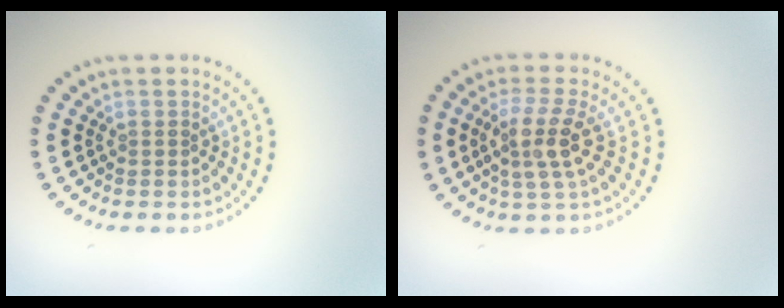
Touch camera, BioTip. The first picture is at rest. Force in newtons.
{"total": 3.5, "press": 2.9, "slide": 1.9}